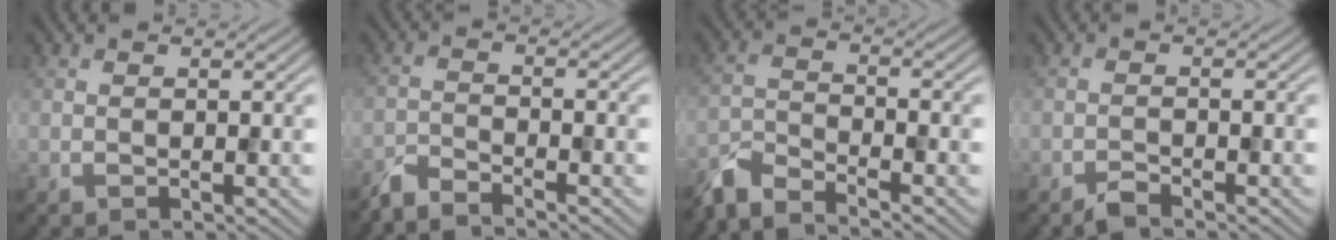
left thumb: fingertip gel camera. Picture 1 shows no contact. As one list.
[{"total": 3.5, "force": [-3.3, 0.4, 1.3], "torque": [-0.025, -0.005, -0.074]}, {"total": 5.2, "force": [-4.7, 0.8, 1.9], "torque": [-0.048, -0.008, -0.103]}, {"total": 1.5, "force": [-1.4, 0.2, 0.6], "torque": [-0.010, 0.002, -0.031]}]